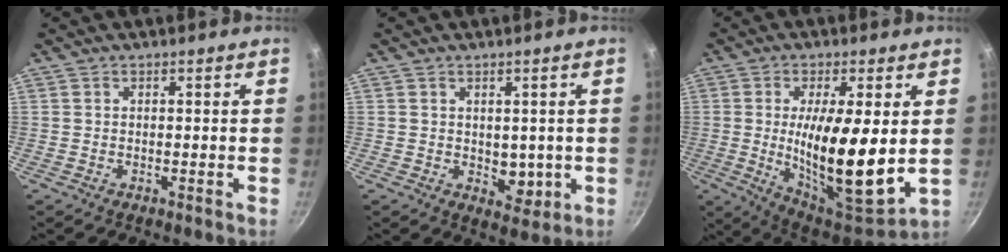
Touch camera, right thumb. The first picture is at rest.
{"total": 4.6, "force": [0.0, 3.4, 3.0], "torque": [-0.021, -0.010, 0.007]}
{"total": 18.2, "force": [0.4, 5.5, 17.3], "torque": [-0.277, -0.029, 0.013]}